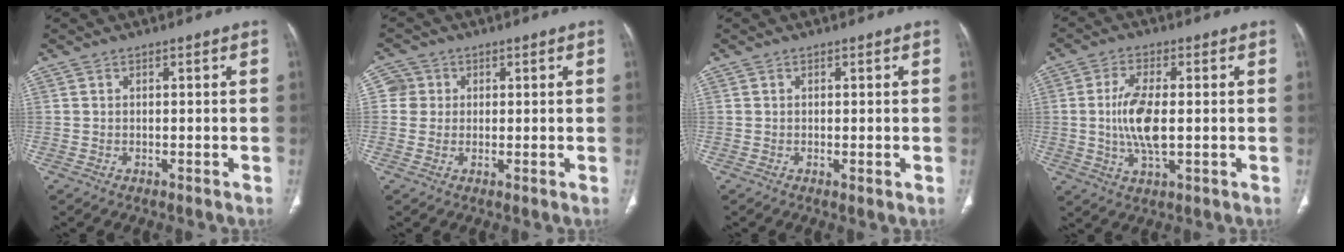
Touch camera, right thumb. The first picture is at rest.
{"total": 3.3, "force": [0.6, 3.2, 0.2], "torque": [0.019, 0.004, 0.006]}
{"total": 0.9, "force": [-0.2, 0.2, 0.8], "torque": [-0.019, -0.005, -0.004]}
{"total": 9.0, "force": [-0.2, 3.6, 8.3], "torque": [-0.177, -0.004, -0.002]}